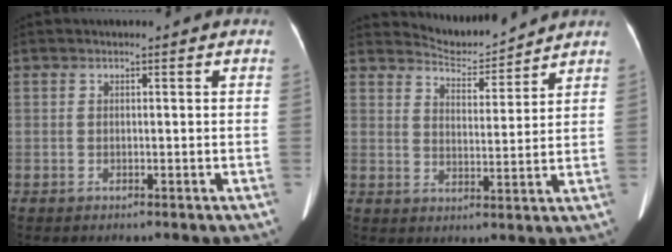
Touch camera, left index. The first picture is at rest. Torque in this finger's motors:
{"motor_torque": [0.29, -0.60, -0.02, -0.04]}